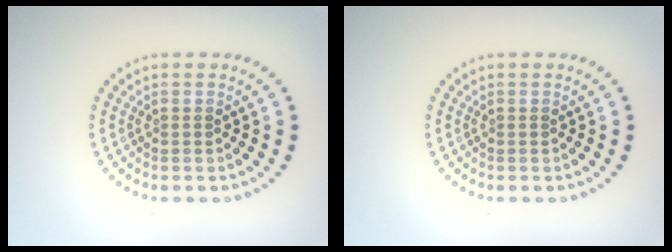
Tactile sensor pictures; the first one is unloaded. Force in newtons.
{"total": 0.0}